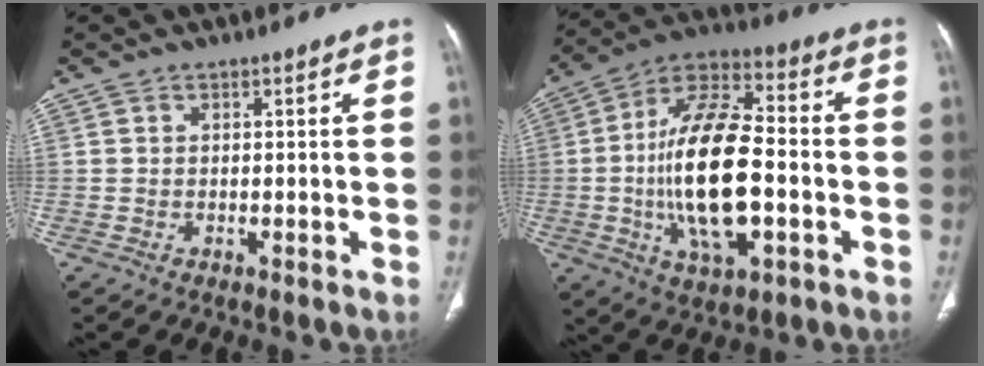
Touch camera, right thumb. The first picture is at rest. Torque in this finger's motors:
{"motor_torque": [2.34, 2.16, 2.39, -0.38, 0.71]}